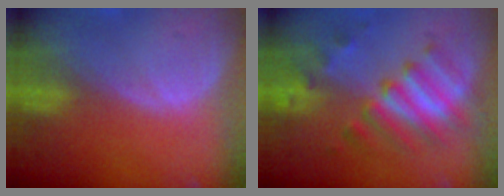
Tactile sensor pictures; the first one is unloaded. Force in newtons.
{"total": 7.6, "press": 7.6, "slide": 0.9}